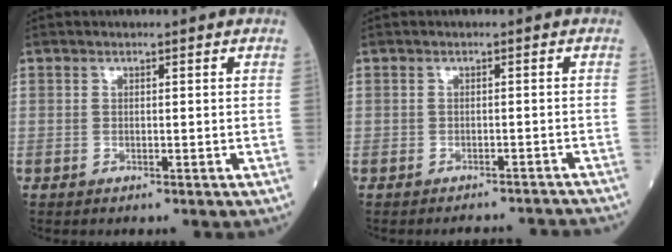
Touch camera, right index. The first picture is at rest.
{"total": 5.8, "force": [-5.7, 0.7, 0.3], "torque": [0.004, 0.002, -0.062]}